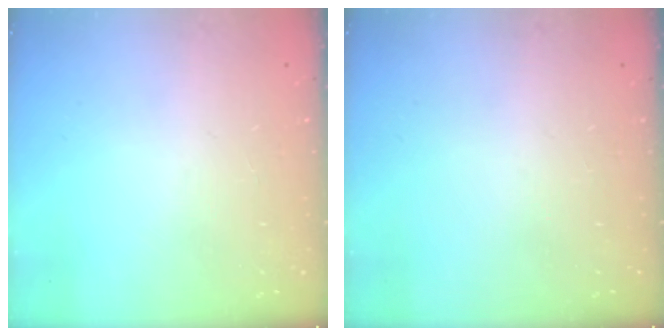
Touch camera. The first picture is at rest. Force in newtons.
{"total": 0.0}